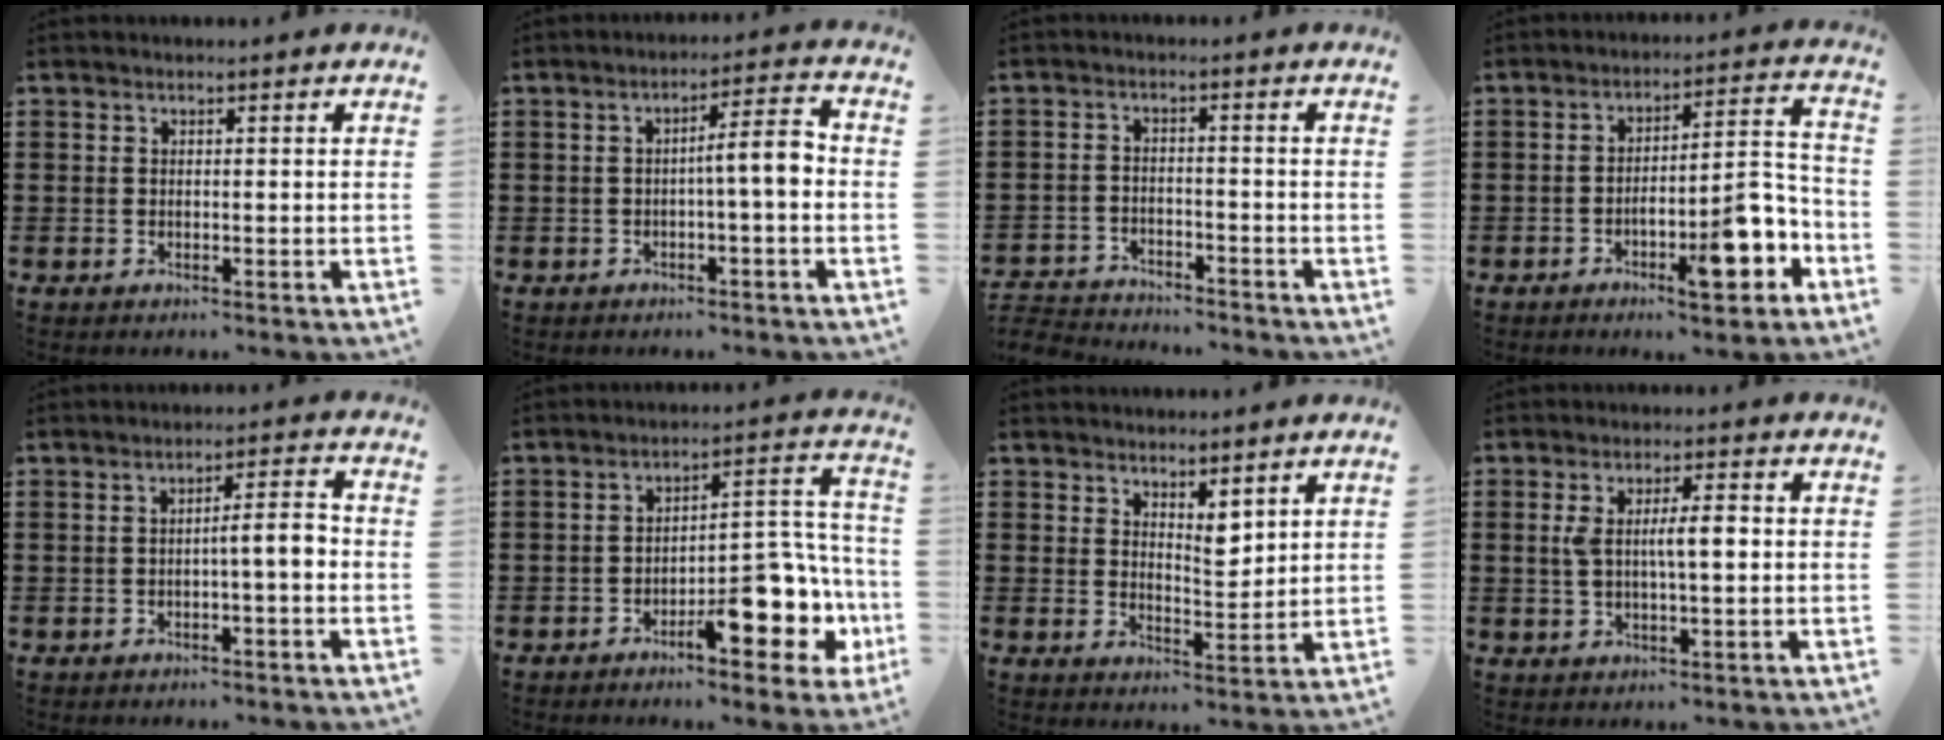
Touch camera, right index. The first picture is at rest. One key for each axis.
{"total": 5.5, "fx": -0.4, "fy": 0.7, "fz": 5.4, "tx": -0.100, "ty": 0.006, "tz": -0.012}
{"total": 3.2, "fx": -3.1, "fy": 0.4, "fz": -0.2, "tx": -0.013, "ty": -0.001, "tz": -0.071}
{"total": 10.6, "fx": -5.1, "fy": 3.3, "fz": 8.7, "tx": -0.110, "ty": 0.002, "tz": -0.088}
{"total": 4.2, "fx": -0.9, "fy": 0.5, "fz": 4.1, "tx": -0.073, "ty": 0.005, "tz": -0.019}
{"total": 10.8, "fx": -5.8, "fy": 4.3, "fz": 8.0, "tx": -0.085, "ty": 0.008, "tz": -0.102}
{"total": 3.9, "fx": 3.1, "fy": 1.5, "fz": 1.8, "tx": -0.027, "ty": -0.009, "tz": 0.053}
{"total": 5.4, "fx": 0.5, "fy": 1.7, "fz": 5.1, "tx": -0.104, "ty": 0.003, "tz": 0.003}